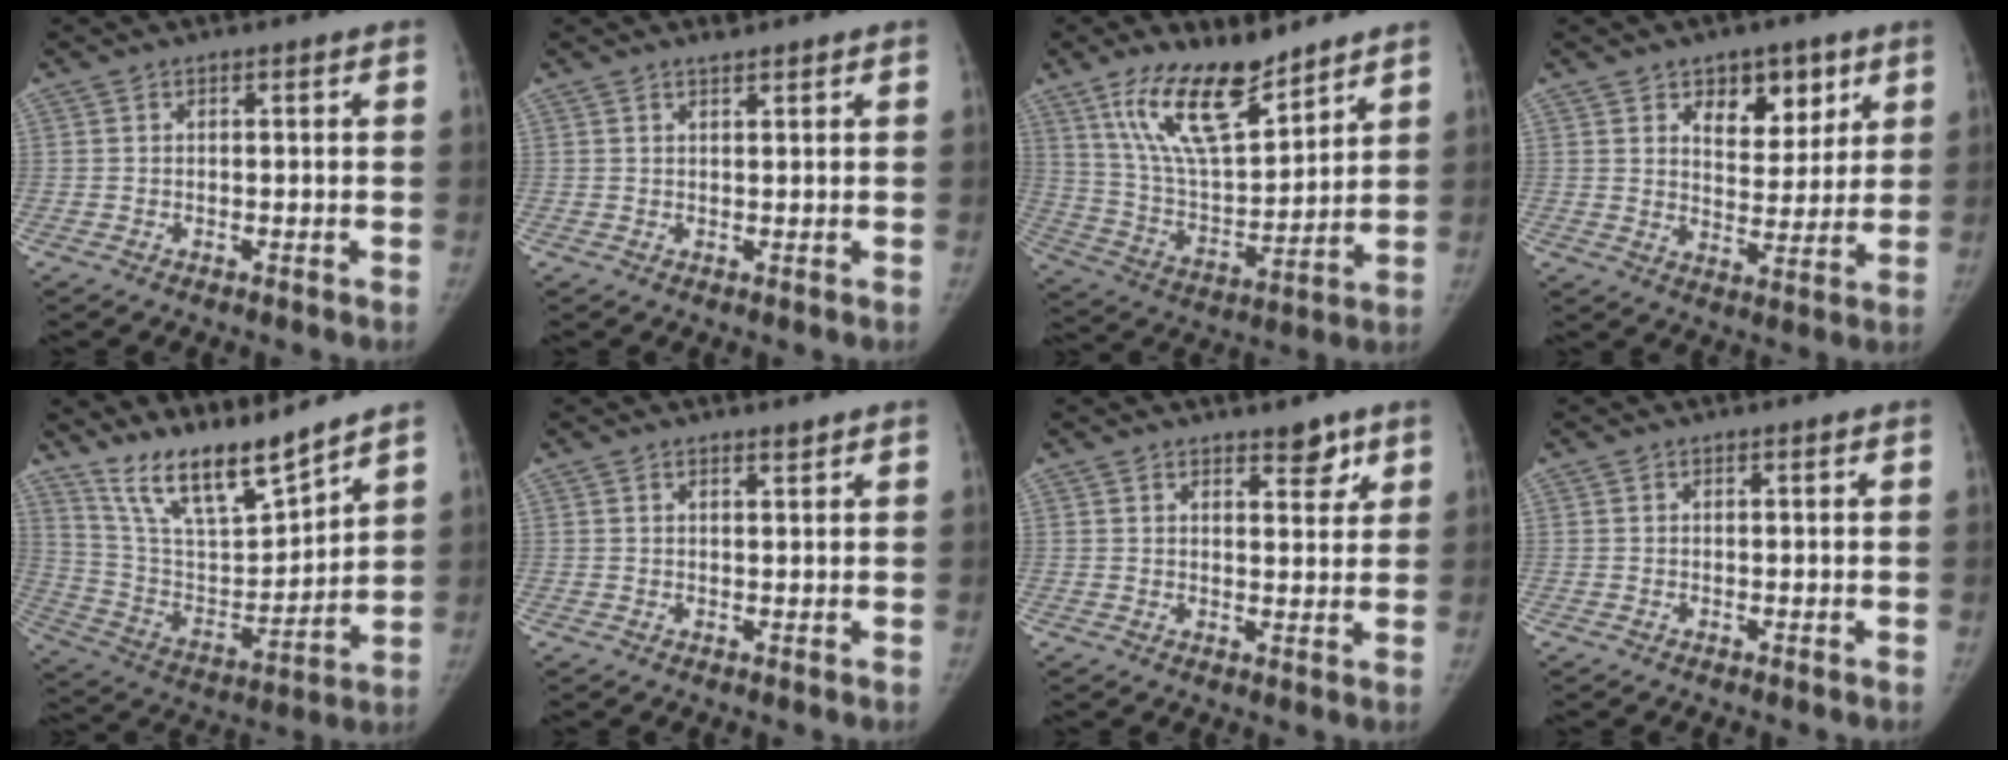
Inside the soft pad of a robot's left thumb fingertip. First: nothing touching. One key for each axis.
{"total": 1.1, "fx": 1.0, "fy": 0.3, "fz": 0.3, "tx": -0.002, "ty": -0.006, "tz": 0.018}
{"total": 17.0, "fx": 11.5, "fy": 6.2, "fz": 10.8, "tx": -0.163, "ty": -0.065, "tz": 0.223}
{"total": 10.0, "fx": 5.4, "fy": 6.2, "fz": 5.8, "tx": -0.042, "ty": -0.030, "tz": 0.083}
{"total": 15.0, "fx": 12.9, "fy": 2.8, "fz": 7.2, "tx": -0.107, "ty": -0.079, "tz": 0.251}
{"total": 0.8, "fx": 0.7, "fy": 0.1, "fz": 0.2, "tx": 0.002, "ty": -0.007, "tz": 0.013}
{"total": 4.0, "fx": 2.7, "fy": 1.9, "fz": 2.2, "tx": -0.005, "ty": -0.017, "tz": 0.038}
{"total": 0.0}